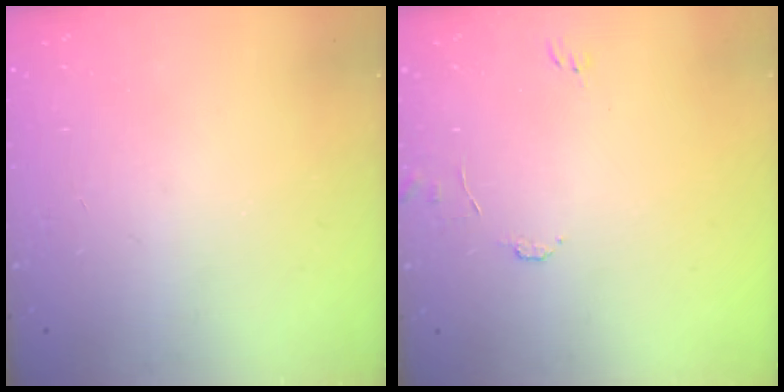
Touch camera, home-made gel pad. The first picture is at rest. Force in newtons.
{"total": 7.2, "press": 7.1, "slide": 0.7}